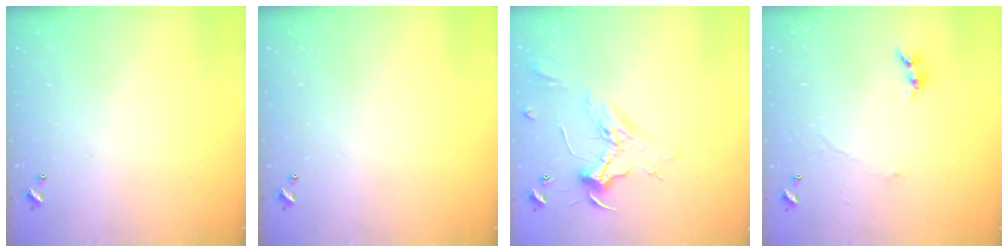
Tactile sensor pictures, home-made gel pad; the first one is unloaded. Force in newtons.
{"total": 0.0}
{"total": 2.4, "press": 2.3, "slide": 0.8}
{"total": 0.7, "press": 0.4, "slide": 0.6}